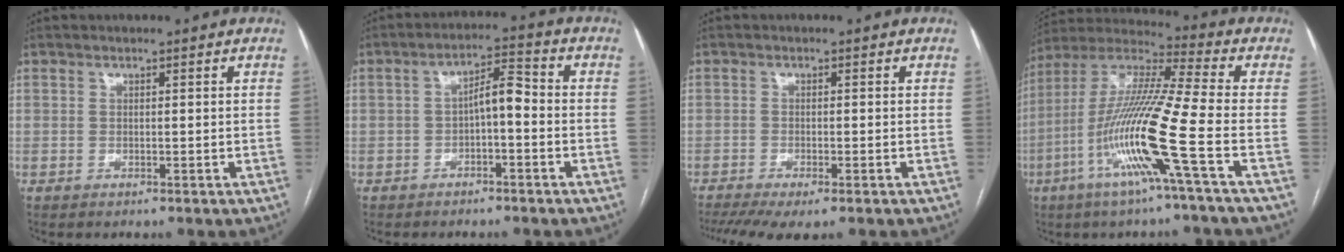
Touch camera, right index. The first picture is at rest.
{"total": 5.1, "force": [-1.0, 1.6, 4.7], "torque": [-0.080, 0.025, -0.017]}
{"total": 7.4, "force": [-5.4, 1.5, 4.9], "torque": [-0.078, -0.014, -0.087]}
{"total": 16.7, "force": [-5.7, -1.4, 15.6], "torque": [-0.312, -0.012, -0.120]}